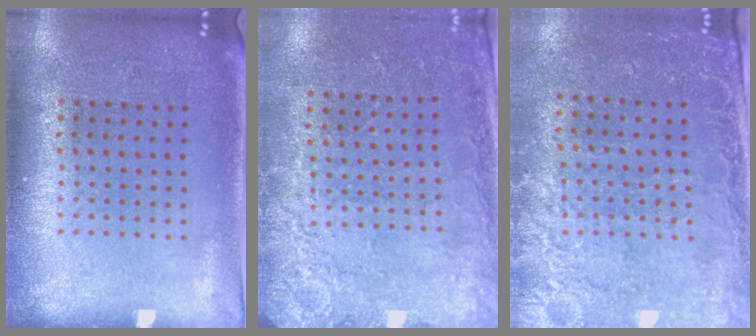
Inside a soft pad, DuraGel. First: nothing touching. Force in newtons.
{"total": 2.5, "press": 2.4, "slide": 0.8}
{"total": 2.7, "press": 2.4, "slide": 1.2}